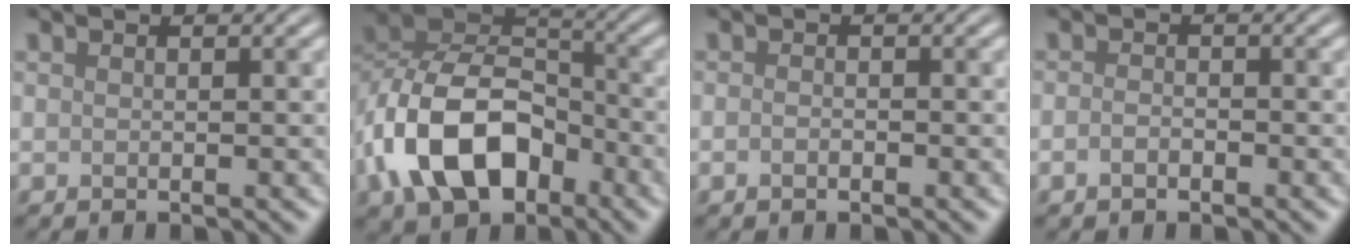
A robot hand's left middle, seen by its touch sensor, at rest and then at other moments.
{"total": 11.0, "force": [-4.6, 6.9, 7.3], "torque": [-0.140, 0.010, -0.097]}
{"total": 0.8, "force": [-0.4, 0.4, 0.5], "torque": [-0.011, -0.001, -0.008]}
{"total": 1.1, "force": [-0.6, 0.6, 0.7], "torque": [-0.015, 0.000, -0.014]}